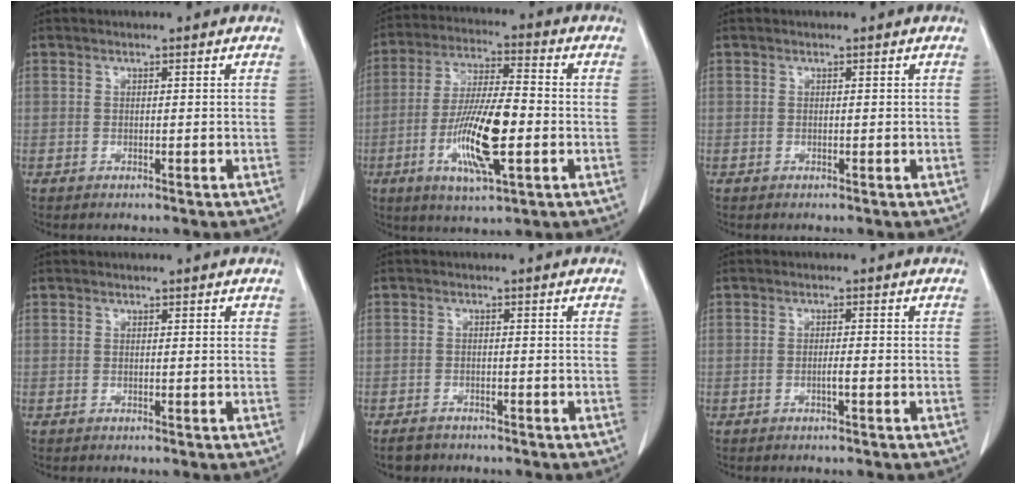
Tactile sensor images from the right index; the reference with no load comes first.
{"total": 13.0, "force": [-3.3, 2.4, 12.4], "torque": [-0.240, -0.007, -0.057]}
{"total": 0.0}
{"total": 0.7, "force": [0.5, 0.3, 0.4], "torque": [-0.002, 0.000, 0.003]}
{"total": 2.5, "force": [-2.1, 1.3, 0.5], "torque": [-0.012, 0.000, -0.032]}
{"total": 1.1, "force": [-0.4, -0.1, 1.0], "torque": [-0.019, 0.001, -0.006]}